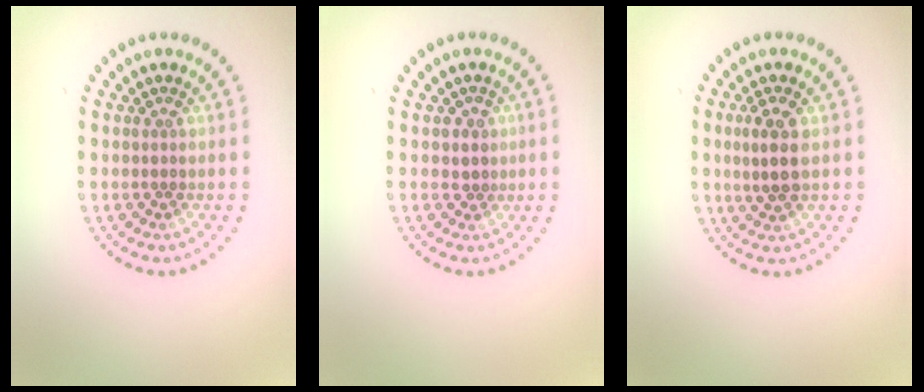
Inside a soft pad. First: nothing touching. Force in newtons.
{"total": 1.0, "press": 0.8, "slide": 0.6}
{"total": 2.6, "press": 2.5, "slide": 0.8}